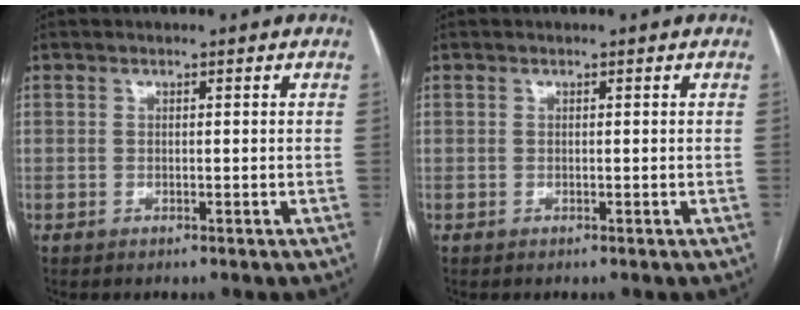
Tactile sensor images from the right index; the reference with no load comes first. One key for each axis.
{"total": 0.0}